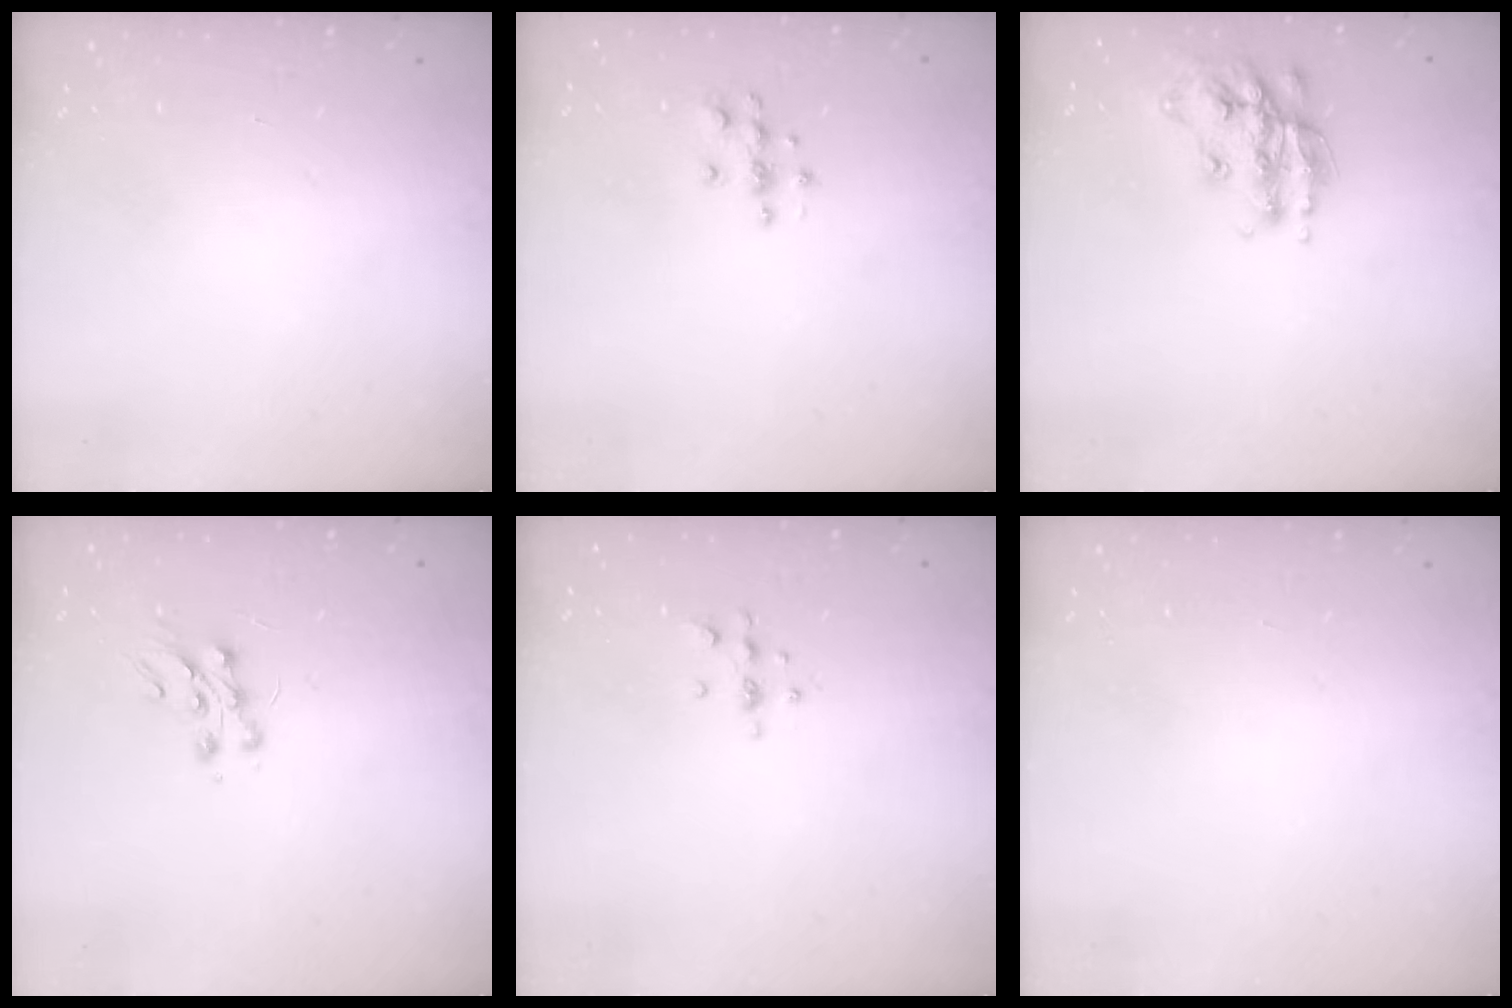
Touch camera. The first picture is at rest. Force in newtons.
{"total": 3.8, "press": 3.8, "slide": 0.4}
{"total": 15.9, "press": 15.9, "slide": 0.9}
{"total": 7.9, "press": 7.8, "slide": 0.6}
{"total": 5.2, "press": 5.2, "slide": 0.6}
{"total": 0.0}